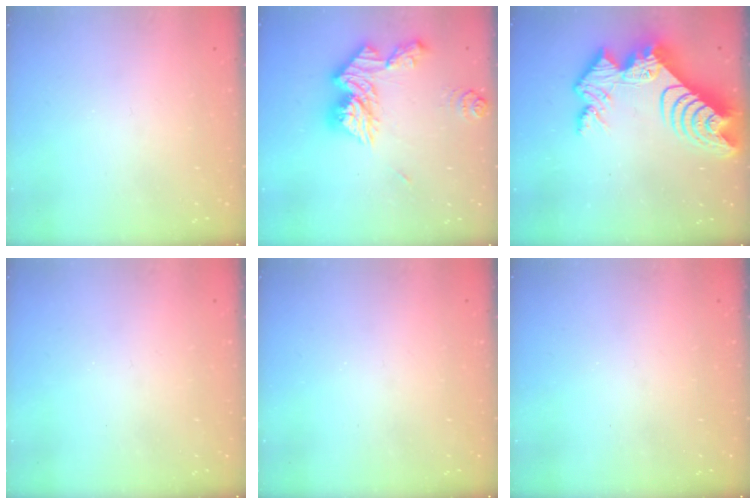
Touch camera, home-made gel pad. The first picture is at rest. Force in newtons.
{"total": 17.9, "press": 17.8, "slide": 1.8}
{"total": 16.3, "press": 16.2, "slide": 1.4}
{"total": 0.0}
{"total": 0.0}
{"total": 0.0}